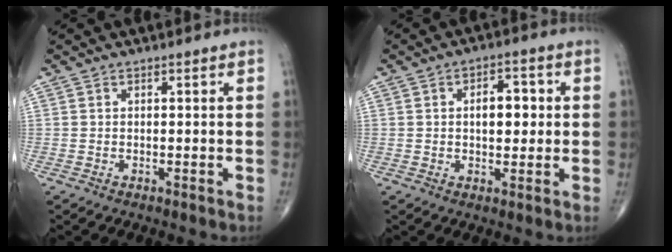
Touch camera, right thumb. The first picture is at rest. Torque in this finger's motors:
{"motor_torque": [0.31, 1.73, 0.72, 0.03, 0.04]}